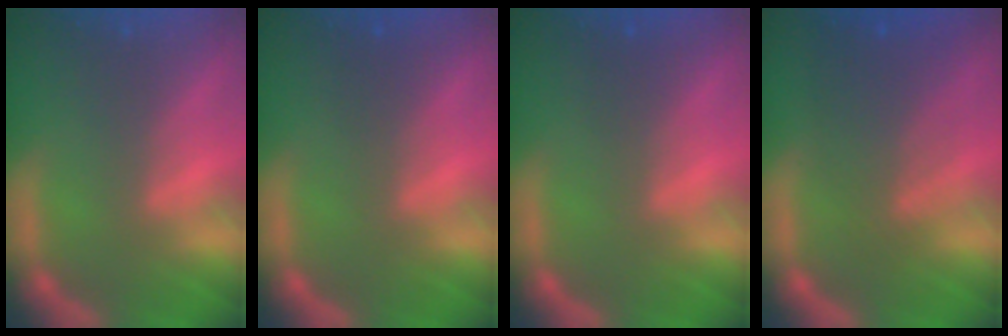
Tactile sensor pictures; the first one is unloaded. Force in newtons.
{"total": 1.0}
{"total": 1.0}
{"total": 5.5}